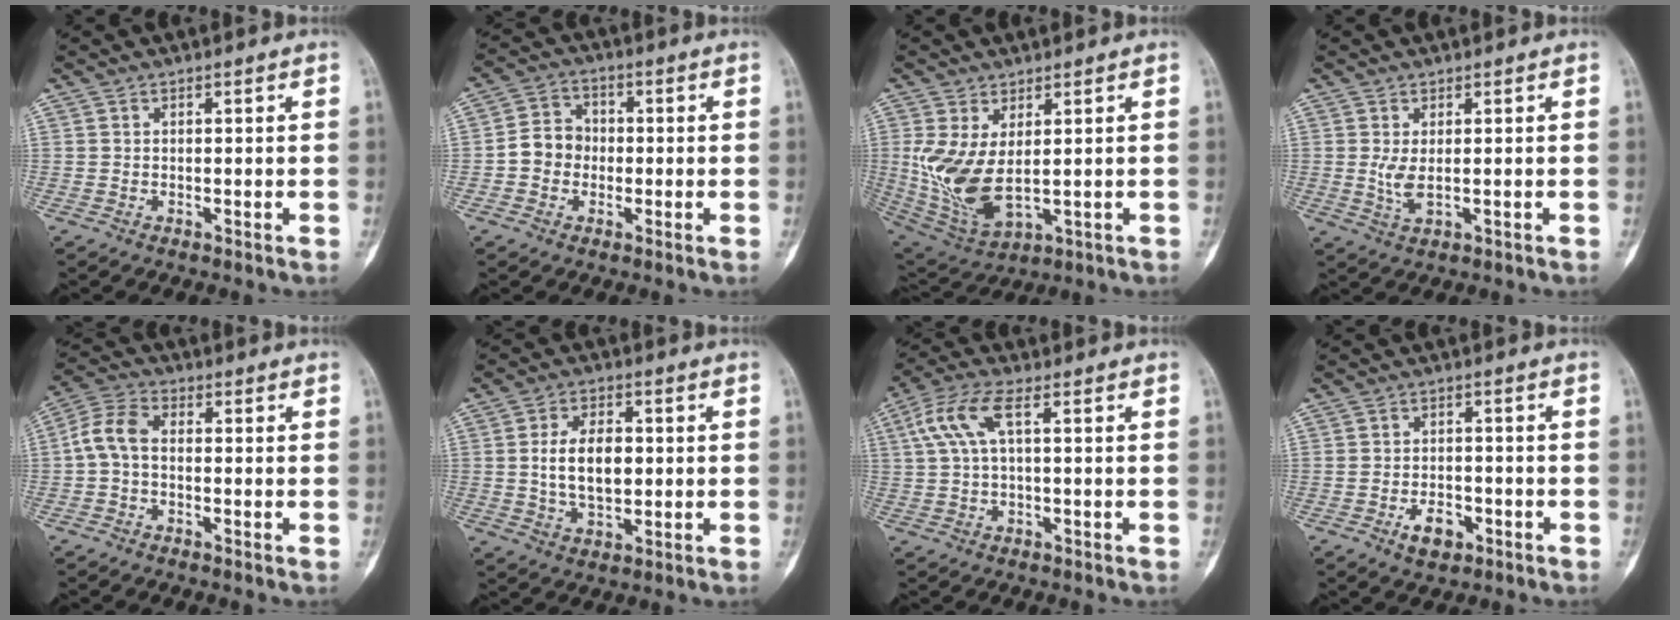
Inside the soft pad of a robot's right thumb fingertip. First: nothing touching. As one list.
[{"total": 6.3, "force": [-1.0, 5.5, 2.8], "torque": [-0.027, 0.021, -0.029]}, {"total": 11.3, "force": [0.5, 5.5, 9.9], "torque": [-0.203, -0.016, 0.031]}, {"total": 3.1, "force": [0.0, 1.0, 2.9], "torque": [-0.067, -0.011, 0.004]}, {"total": 6.1, "force": [-0.6, 3.7, 4.7], "torque": [-0.097, 0.019, -0.023]}, {"total": 9.1, "force": [0.4, 5.3, 7.4], "torque": [-0.118, 0.002, 0.009]}, {"total": 7.3, "force": [1.8, 2.5, 6.6], "torque": [-0.165, 0.027, 0.036]}, {"total": 4.7, "force": [-2.5, 2.9, 2.9], "torque": [-0.033, 0.014, -0.038]}]